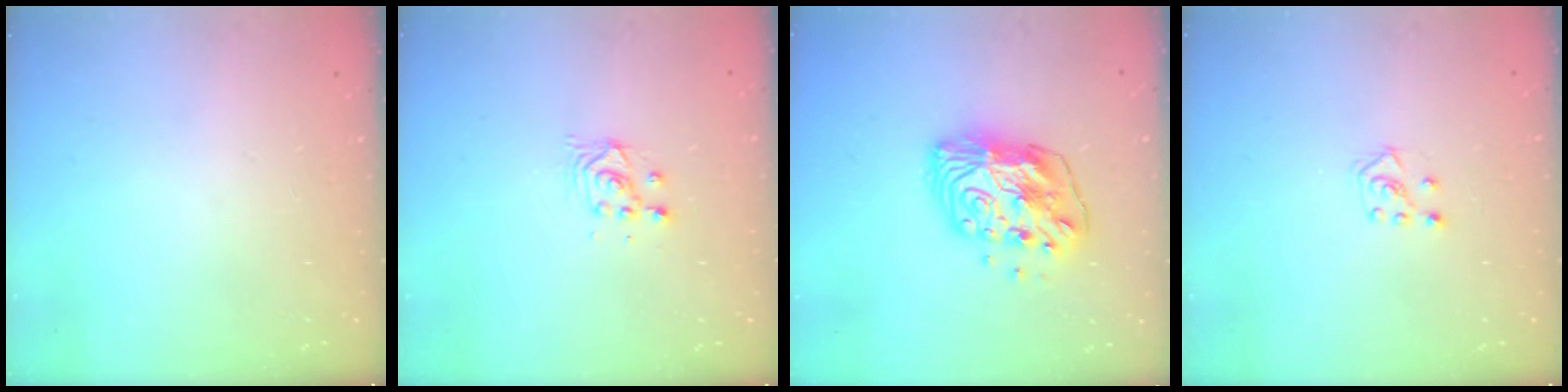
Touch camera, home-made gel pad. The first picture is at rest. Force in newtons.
{"total": 2.9, "press": 2.9, "slide": 0.1}
{"total": 12.2, "press": 12.1, "slide": 1.1}
{"total": 4.6, "press": 4.5, "slide": 0.8}